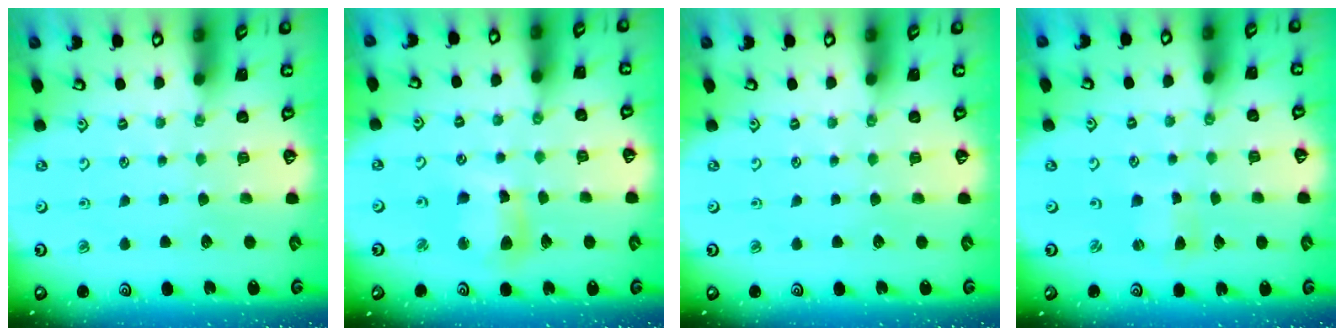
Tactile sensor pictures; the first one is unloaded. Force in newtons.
{"total": 9.5, "press": 9.4, "slide": 1.1}
{"total": 0.0}
{"total": 0.6, "press": 0.6, "slide": 0.2}